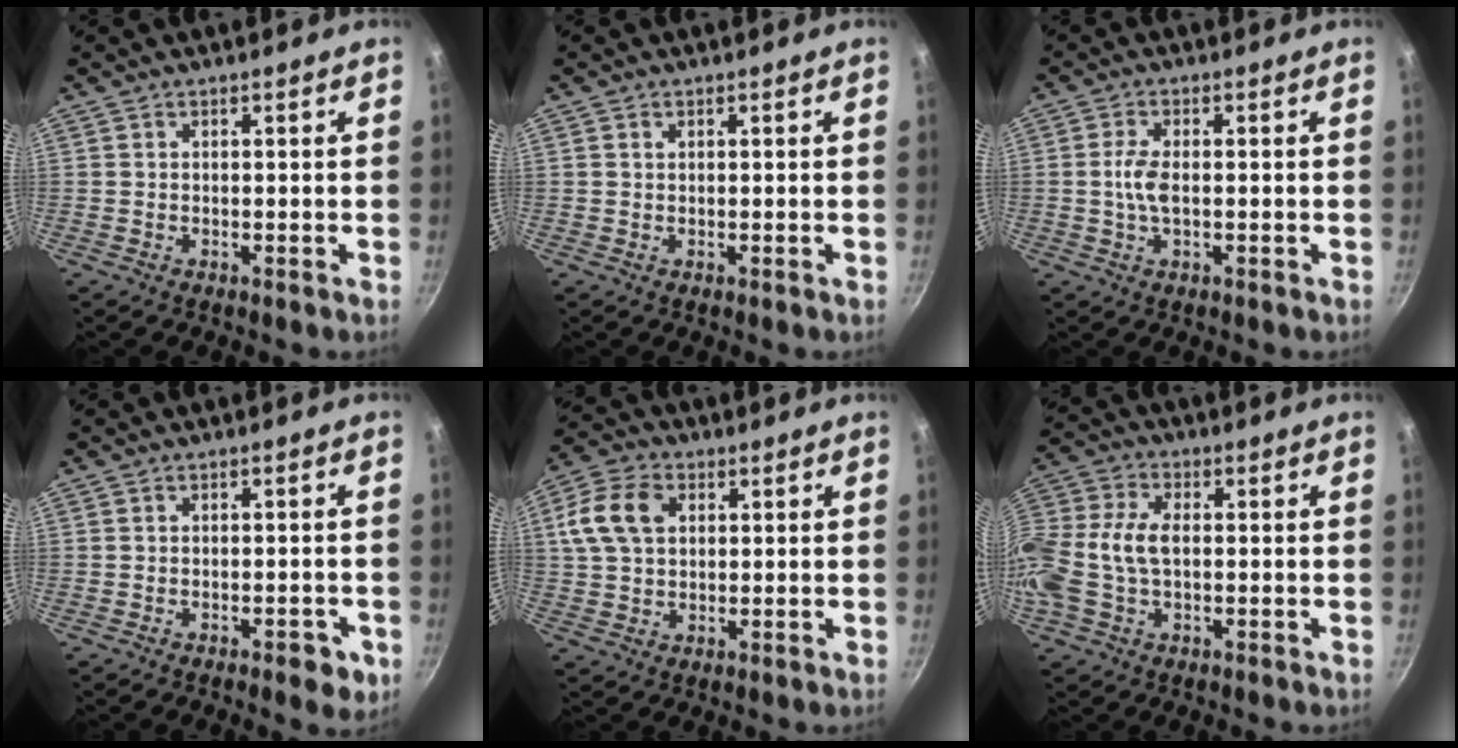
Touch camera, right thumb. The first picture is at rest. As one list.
[{"total": 0.7, "force": [0.3, 0.5, 0.3], "torque": [-0.005, 0.002, 0.005]}, {"total": 4.2, "force": [-0.2, 1.9, 3.7], "torque": [-0.082, 0.005, -0.009]}, {"total": 4.2, "force": [-1.9, 1.9, 3.2], "torque": [-0.028, 0.012, -0.019]}, {"total": 10.4, "force": [2.7, 7.3, 6.9], "torque": [-0.123, 0.008, 0.041]}, {"total": 12.8, "force": [-0.7, 7.9, 10.1], "torque": [-0.216, 0.023, -0.028]}]